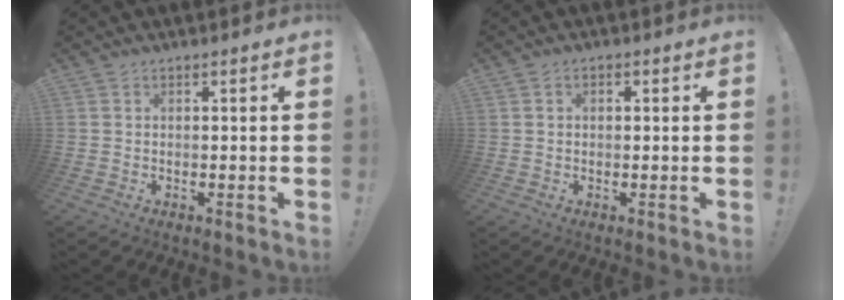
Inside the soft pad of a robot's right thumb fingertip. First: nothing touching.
{"total": 1.2, "force": [-0.2, 0.9, 0.7], "torque": [-0.016, 0.006, -0.003]}